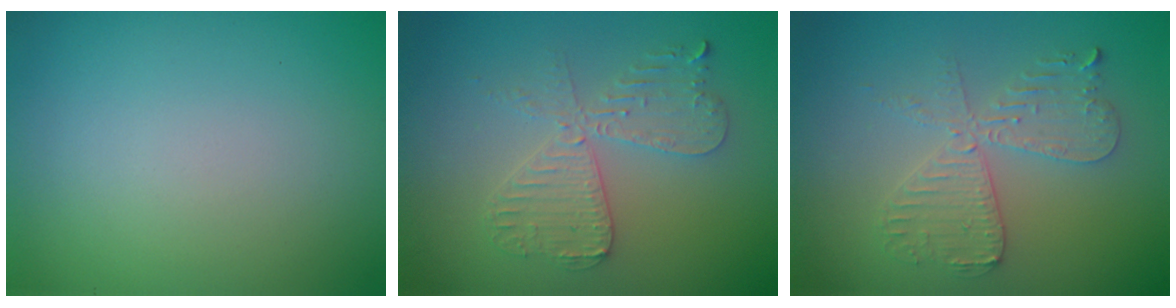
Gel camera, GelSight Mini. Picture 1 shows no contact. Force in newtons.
{"total": 4.2, "press": 3.6, "slide": 2.2}
{"total": 4.1, "press": 3.6, "slide": 2.1}